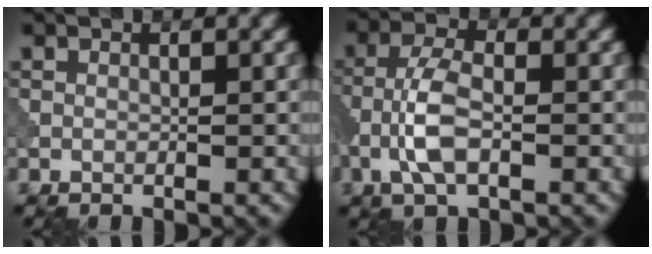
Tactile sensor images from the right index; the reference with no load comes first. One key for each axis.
{"total": 4.3, "fx": -1.5, "fy": 1.8, "fz": 3.7, "tx": -0.079, "ty": 0.007, "tz": -0.036}